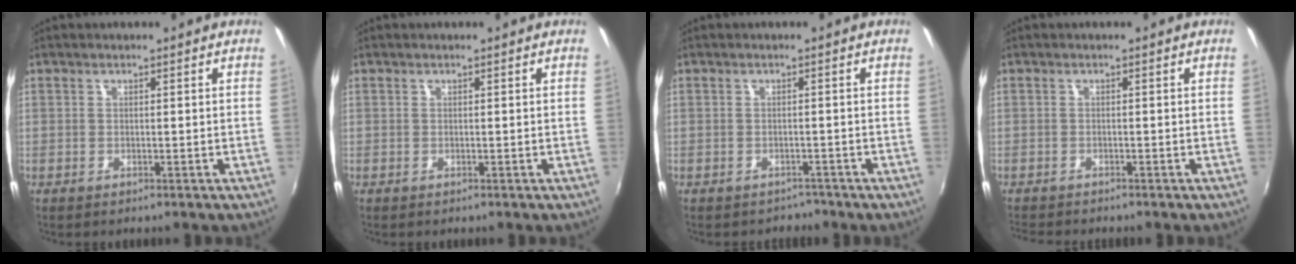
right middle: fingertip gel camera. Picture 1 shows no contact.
{"total": 0.0}
{"total": 2.4, "force": [-2.1, 1.2, -0.3], "torque": [0.003, -0.002, -0.028]}
{"total": 3.1, "force": [-2.9, 0.1, 0.9], "torque": [-0.028, -0.019, -0.056]}